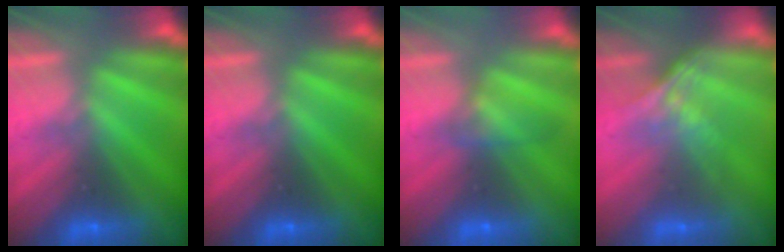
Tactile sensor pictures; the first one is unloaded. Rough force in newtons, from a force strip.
{"total": 0.0}
{"total": 2.1}
{"total": 1.6}